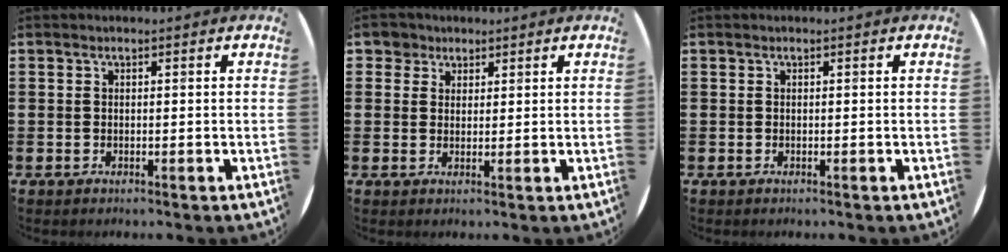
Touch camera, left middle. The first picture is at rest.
{"total": 3.0, "force": [2.2, 2.1, 0.1], "torque": [0.003, 0.005, 0.038]}
{"total": 0.0}